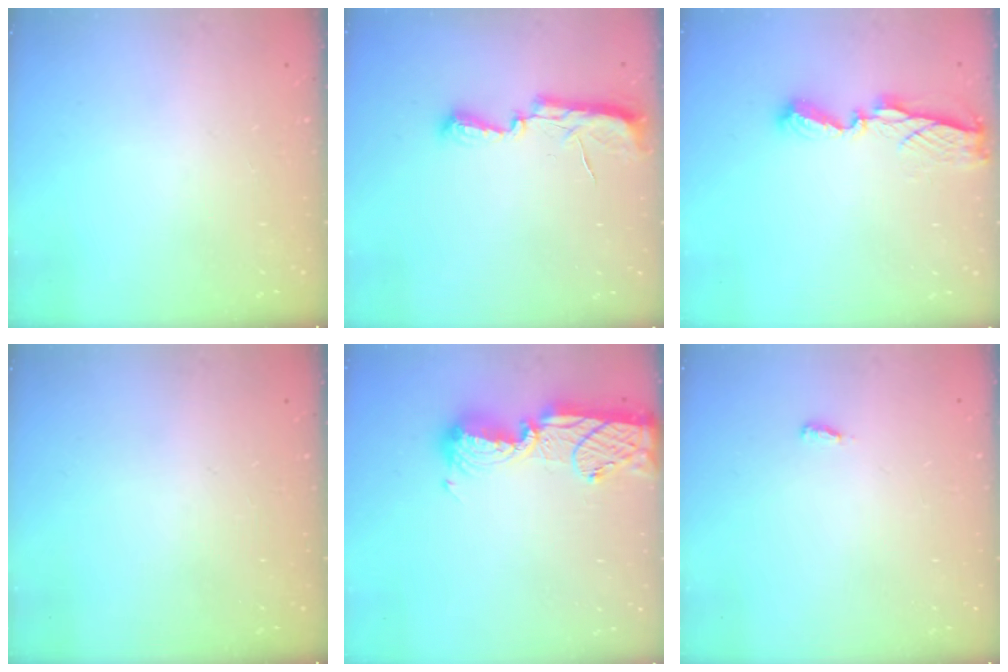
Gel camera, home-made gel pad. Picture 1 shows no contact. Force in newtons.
{"total": 8.8, "press": 8.2, "slide": 3.2}
{"total": 6.7, "press": 6.7, "slide": 0.2}
{"total": 0.0}
{"total": 15.3, "press": 14.8, "slide": 4.0}
{"total": 2.6, "press": 2.4, "slide": 1.0}